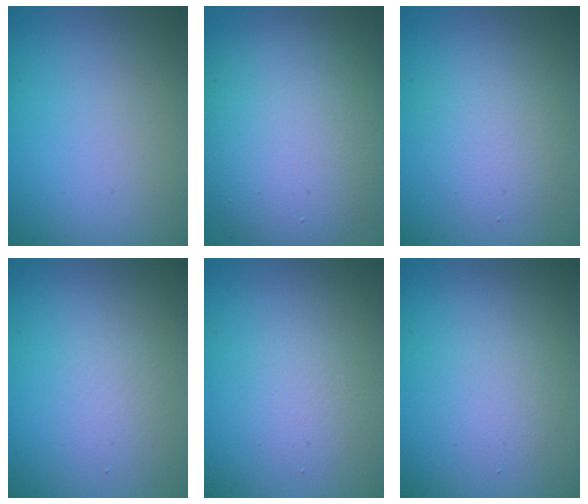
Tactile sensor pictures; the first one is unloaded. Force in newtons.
{"total": 9.8, "press": 9.8, "slide": 0.6}
{"total": 2.9, "press": 2.9, "slide": 0.2}
{"total": 1.4, "press": 1.4, "slide": 0.1}
{"total": 1.6, "press": 1.6, "slide": 0.3}
{"total": 1.8, "press": 1.8, "slide": 0.1}